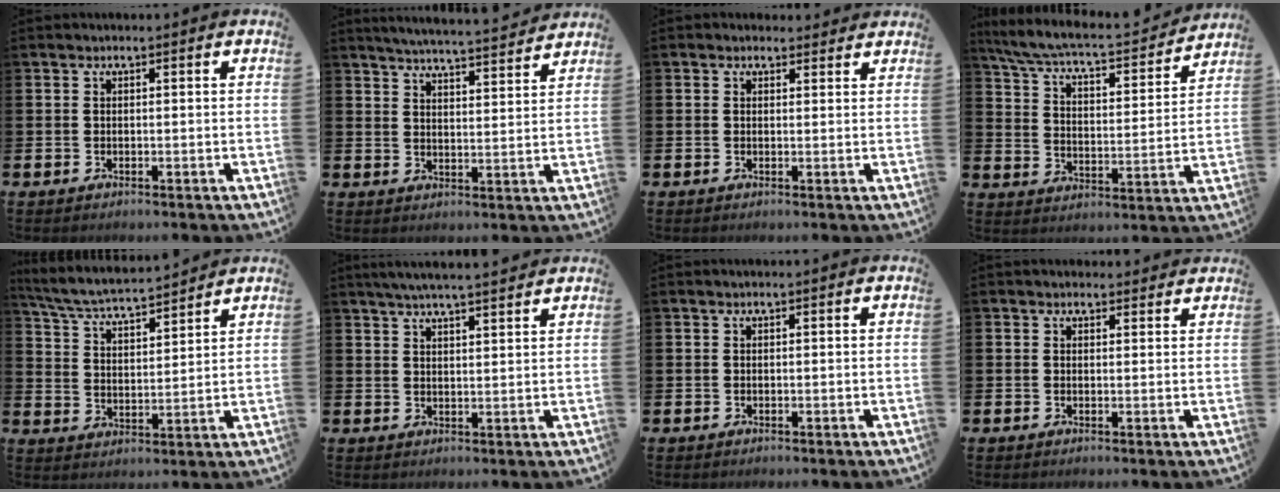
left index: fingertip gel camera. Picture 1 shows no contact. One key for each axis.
{"total": 5.0, "fx": 4.9, "fy": -0.3, "fz": 0.9, "tx": -0.030, "ty": -0.038, "tz": 0.085}
{"total": 1.3, "fx": 1.1, "fy": 0.7, "fz": 0.1, "tx": 0.008, "ty": 0.001, "tz": 0.017}
{"total": 6.8, "fx": 6.3, "fy": 1.0, "fz": 2.4, "tx": -0.077, "ty": -0.049, "tz": 0.103}
{"total": 5.5, "fx": 5.3, "fy": 0.5, "fz": 1.5, "tx": -0.053, "ty": -0.038, "tz": 0.090}
{"total": 4.6, "fx": 4.3, "fy": -0.3, "fz": 1.4, "tx": -0.037, "ty": -0.015, "tz": 0.077}
{"total": 0.0}
{"total": 1.6, "fx": 1.5, "fy": 0.6, "fz": 0.1, "tx": 0.008, "ty": -0.002, "tz": 0.025}